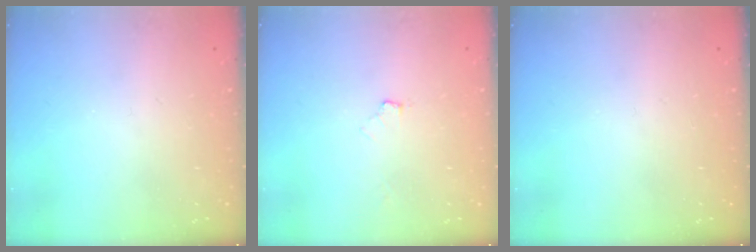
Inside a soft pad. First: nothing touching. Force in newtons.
{"total": 3.9, "press": 2.3, "slide": 3.1}
{"total": 0.0}